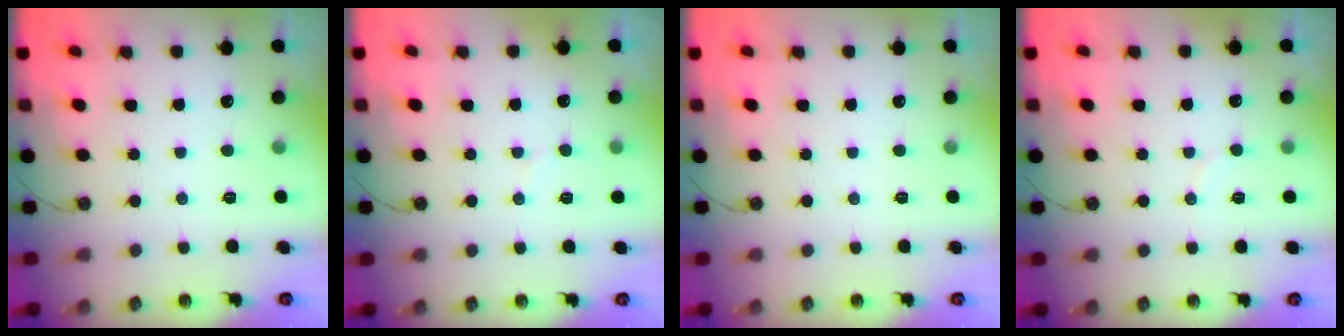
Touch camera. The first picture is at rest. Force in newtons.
{"total": 3.8, "press": 3.7, "slide": 0.9}
{"total": 0.0}
{"total": 3.0, "press": 3.0, "slide": 0.3}